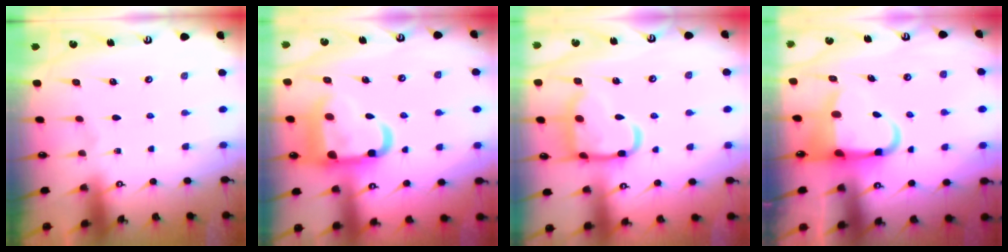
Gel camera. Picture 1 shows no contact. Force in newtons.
{"total": 15.1, "press": 15.0, "slide": 1.9}
{"total": 15.6, "press": 15.5, "slide": 1.5}
{"total": 6.9, "press": 6.7, "slide": 1.5}